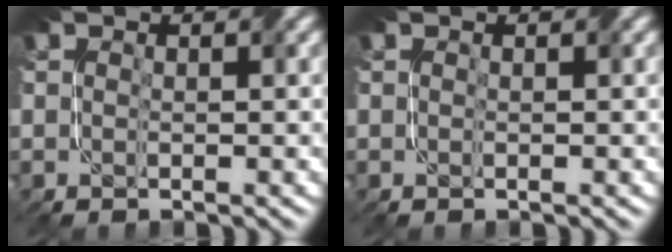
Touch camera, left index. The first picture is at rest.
{"total": 0.0}